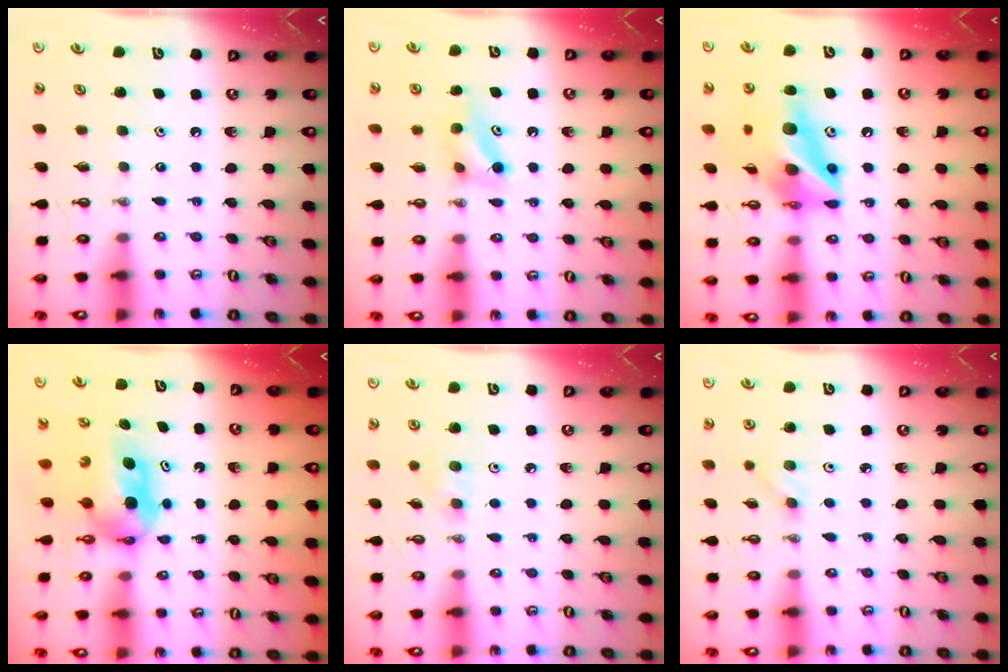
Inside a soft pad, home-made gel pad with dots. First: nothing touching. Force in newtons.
{"total": 5.7, "press": 5.6, "slide": 0.7}
{"total": 15.5, "press": 15.4, "slide": 1.7}
{"total": 5.6, "press": 5.4, "slide": 1.7}
{"total": 8.3, "press": 7.1, "slide": 4.2}
{"total": 2.6, "press": 2.1, "slide": 1.5}